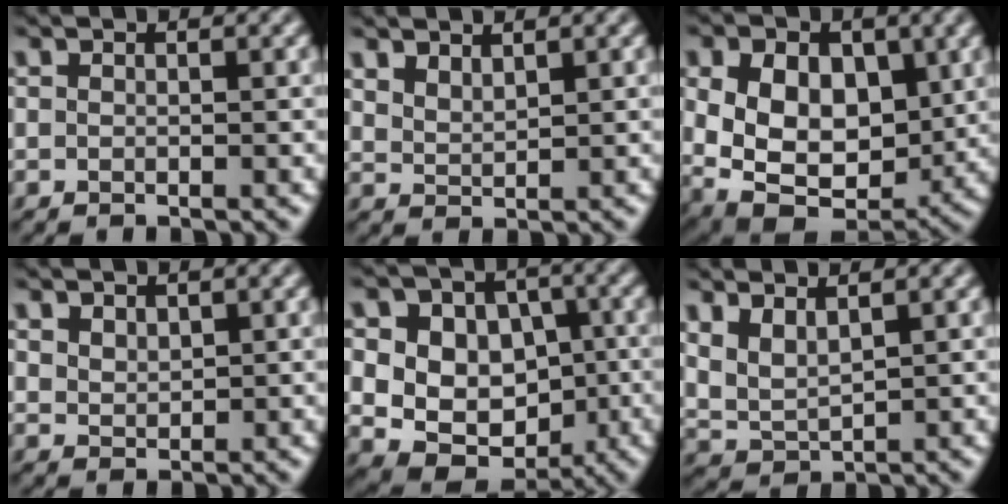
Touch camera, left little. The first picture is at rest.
{"total": 1.9, "force": [1.4, 0.7, 1.0], "torque": [-0.026, 0.001, 0.030]}
{"total": 11.5, "force": [0.2, 8.0, 8.3], "torque": [-0.125, -0.006, 0.005]}
{"total": 1.3, "force": [0.7, 0.9, 0.7], "torque": [-0.023, -0.002, 0.013]}
{"total": 11.4, "force": [0.9, 9.5, 6.3], "torque": [-0.119, 0.037, -0.002]}
{"total": 3.0, "force": [1.4, 1.3, 2.2], "torque": [-0.058, -0.003, 0.028]}